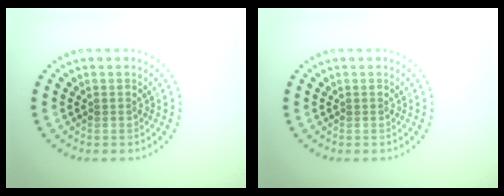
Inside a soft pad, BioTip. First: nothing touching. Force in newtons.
{"total": 0.0}